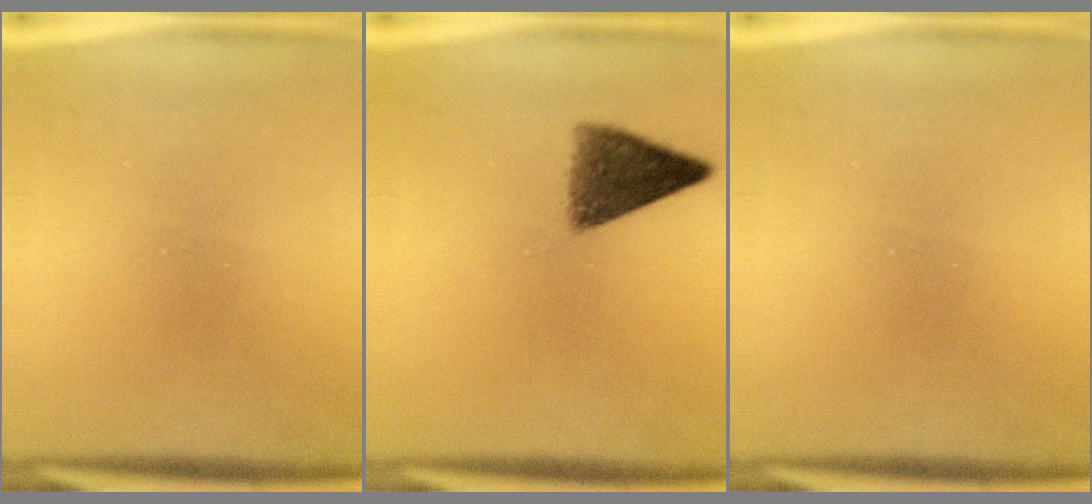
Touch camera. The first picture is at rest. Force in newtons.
{"total": 6.8}
{"total": 0.0}